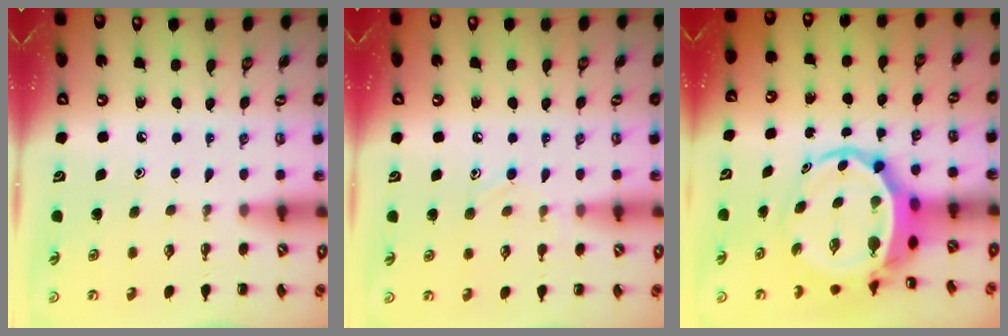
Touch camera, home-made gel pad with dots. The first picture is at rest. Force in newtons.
{"total": 8.2, "press": 7.9, "slide": 2.2}
{"total": 6.9, "press": 6.6, "slide": 2.0}